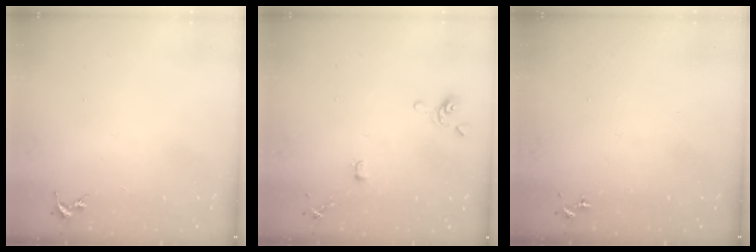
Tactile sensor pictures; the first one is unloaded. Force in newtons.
{"total": 4.6, "press": 4.6, "slide": 0.7}
{"total": 0.0}